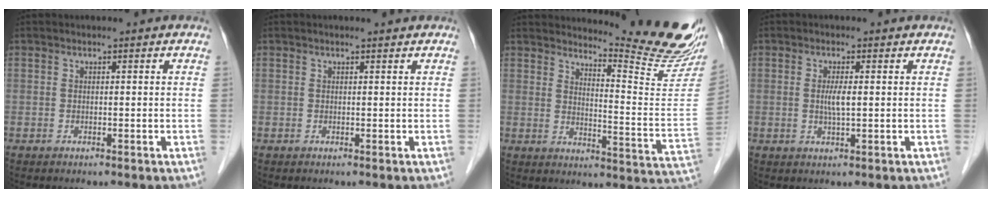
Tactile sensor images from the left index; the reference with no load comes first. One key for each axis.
{"total": 0.8, "fx": 0.8, "fy": -0.1, "fz": 0.2, "tx": -0.010, "ty": 0.003, "tz": 0.012}
{"total": 16.1, "fx": 15.4, "fy": -1.0, "fz": 4.8, "tx": -0.071, "ty": -0.126, "tz": 0.183}
{"total": 2.4, "fx": 0.2, "fy": 0.1, "fz": 2.4, "tx": -0.050, "ty": -0.002, "tz": 0.004}